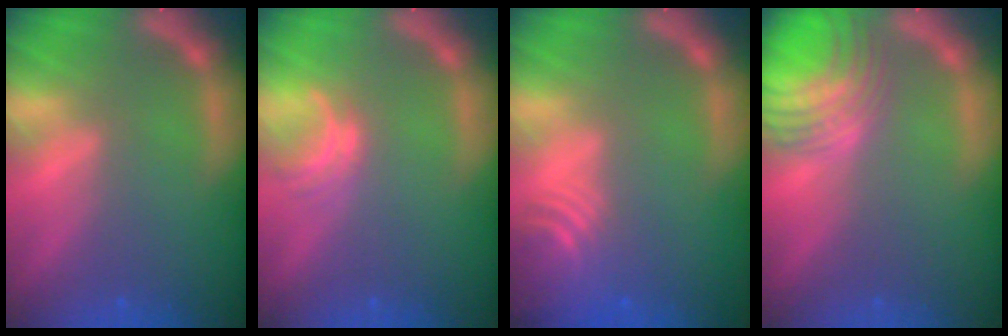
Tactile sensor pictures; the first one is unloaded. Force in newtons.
{"total": 2.0}
{"total": 6.0}
{"total": 8.1}